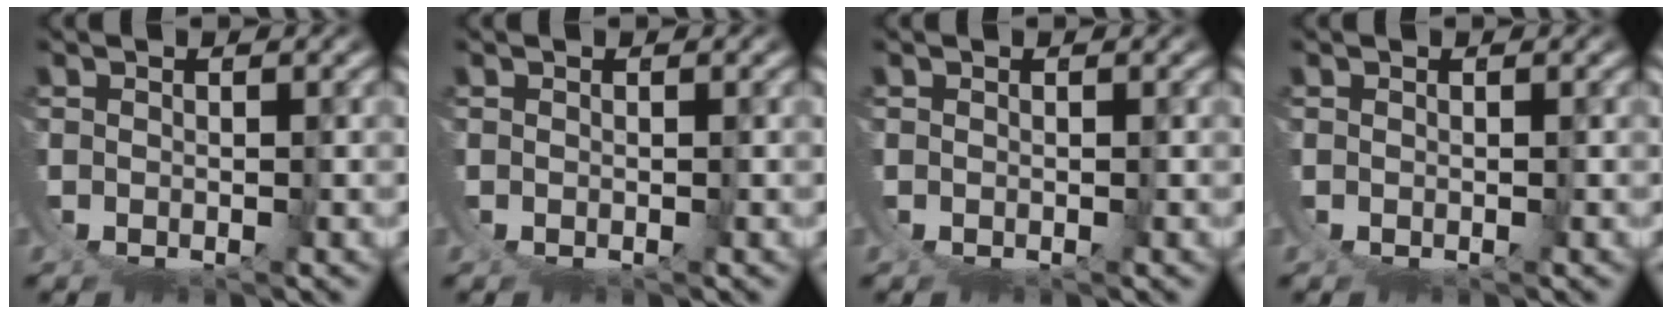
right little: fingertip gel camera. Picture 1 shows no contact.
{"total": 0.0}
{"total": 0.0}
{"total": 0.0}